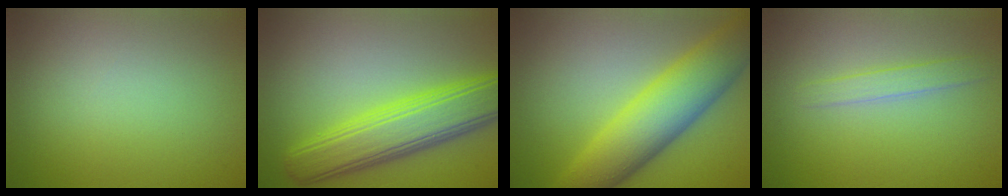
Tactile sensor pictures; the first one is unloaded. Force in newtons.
{"total": 7.4, "press": 7.4, "slide": 0.4}
{"total": 8.8, "press": 8.8, "slide": 0.0}
{"total": 1.7, "press": 1.7, "slide": 0.0}